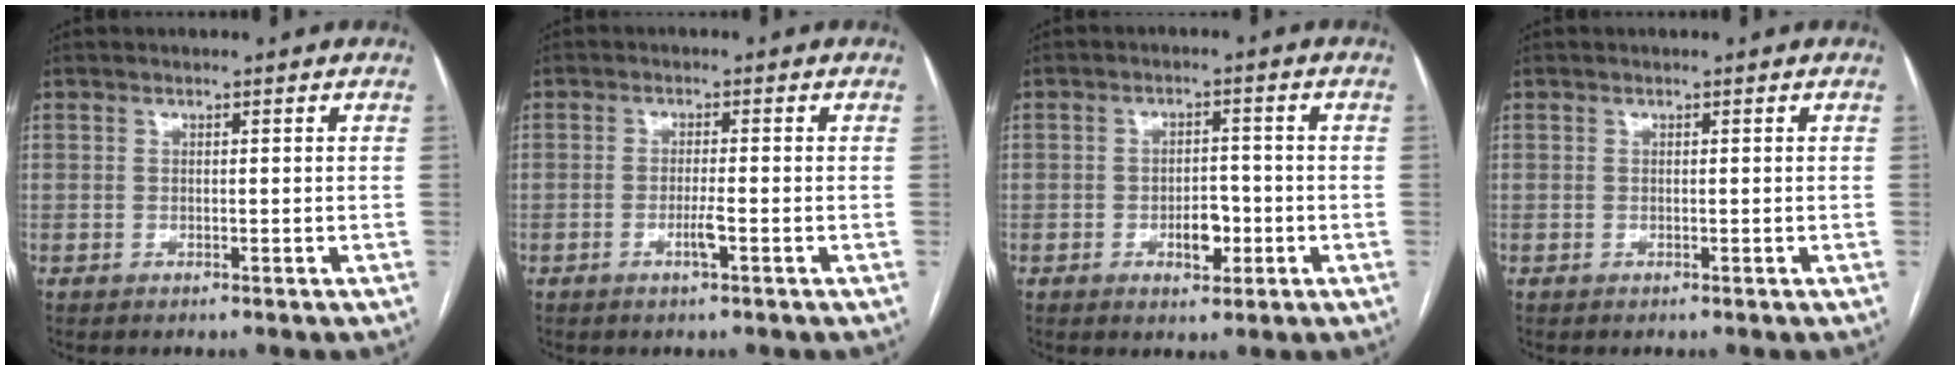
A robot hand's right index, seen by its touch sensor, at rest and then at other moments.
{"total": 2.3, "force": [-1.0, -0.1, 2.1], "torque": [-0.041, -0.003, -0.020]}
{"total": 4.3, "force": [-1.4, 2.3, 3.3], "torque": [-0.045, 0.005, -0.017]}
{"total": 0.0}